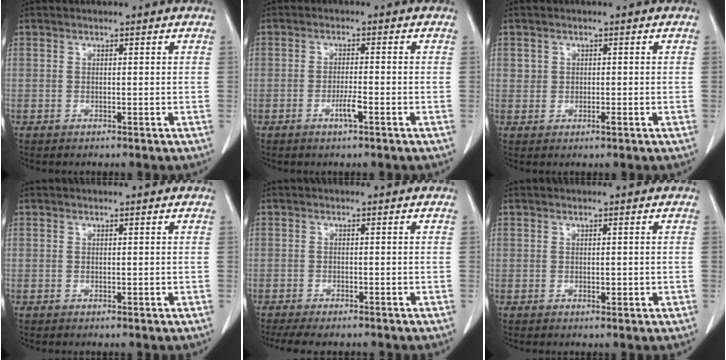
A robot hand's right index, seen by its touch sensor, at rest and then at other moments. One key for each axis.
{"total": 2.6, "fx": -1.2, "fy": 0.0, "fz": 2.4, "tx": -0.043, "ty": -0.002, "tz": -0.024}
{"total": 1.5, "fx": 0.3, "fy": 1.2, "fz": 0.7, "tx": -0.007, "ty": -0.002, "tz": 0.002}
{"total": 0.0}
{"total": 3.6, "fx": -2.9, "fy": 0.5, "fz": 2.1, "tx": -0.031, "ty": -0.006, "tz": -0.050}
{"total": 1.1, "fx": 0.0, "fy": 0.6, "fz": 0.9, "tx": -0.007, "ty": -0.001, "tz": 0.000}